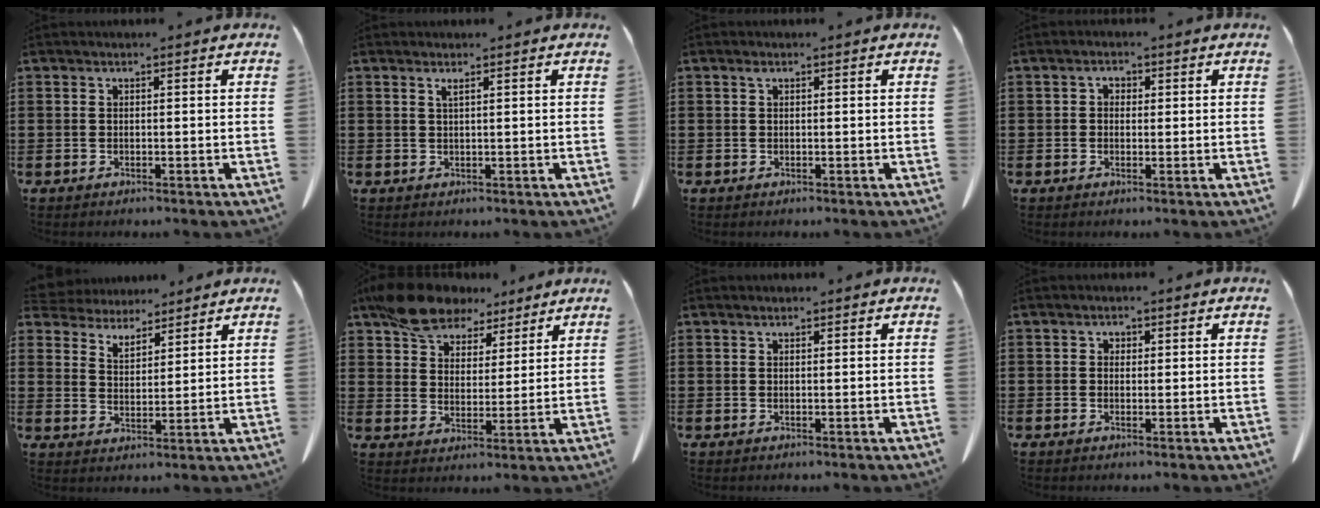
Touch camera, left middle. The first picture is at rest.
{"total": 1.0, "force": [0.6, 0.1, 0.8], "torque": [-0.018, 0.000, 0.011]}
{"total": 0.6, "force": [0.3, 0.4, 0.3], "torque": [-0.009, 0.001, 0.005]}
{"total": 1.5, "force": [0.1, 1.3, 0.7], "torque": [-0.017, 0.007, -0.001]}
{"total": 4.9, "force": [4.7, 1.3, 0.0], "torque": [-0.022, -0.017, 0.085]}
{"total": 9.5, "force": [7.7, 4.4, 3.4], "torque": [-0.092, -0.014, 0.146]}
{"total": 0.7, "force": [0.6, 0.1, 0.4], "torque": [-0.009, 0.001, 0.011]}
{"total": 1.0, "force": [0.4, 0.8, 0.1], "torque": [-0.006, 0.003, 0.008]}